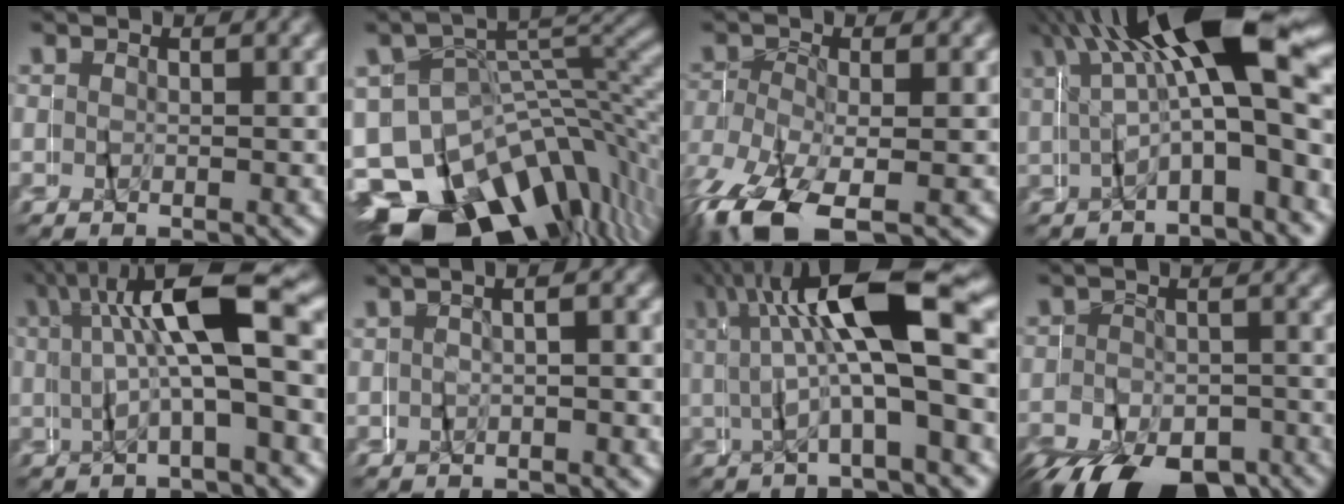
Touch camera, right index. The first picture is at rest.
{"total": 22.4, "force": [-11.0, 15.5, 11.9], "torque": [-0.198, -0.077, -0.151]}
{"total": 6.3, "force": [-4.2, 2.7, 3.8], "torque": [-0.109, -0.032, -0.047]}
{"total": 9.9, "force": [2.8, 3.5, 8.8], "torque": [-0.142, 0.025, 0.037]}
{"total": 7.6, "force": [1.7, 1.6, 7.2], "torque": [-0.112, 0.026, 0.025]}
{"total": 0.9, "force": [-0.3, 0.0, 0.9], "torque": [-0.012, 0.015, -0.010]}
{"total": 10.6, "force": [2.9, 3.0, 9.8], "torque": [-0.149, 0.037, 0.038]}
{"total": 8.8, "force": [-6.4, 4.5, 4.0], "torque": [-0.079, -0.031, -0.086]}